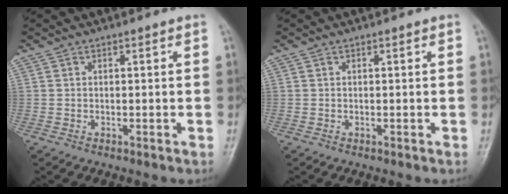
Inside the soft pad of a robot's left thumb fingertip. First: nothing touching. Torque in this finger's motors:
{"motor_torque": [0.00, 0.00, 0.00, 0.00, 0.00]}